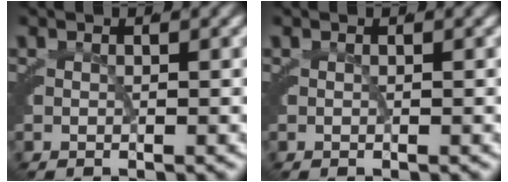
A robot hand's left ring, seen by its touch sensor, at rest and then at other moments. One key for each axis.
{"total": 0.0}